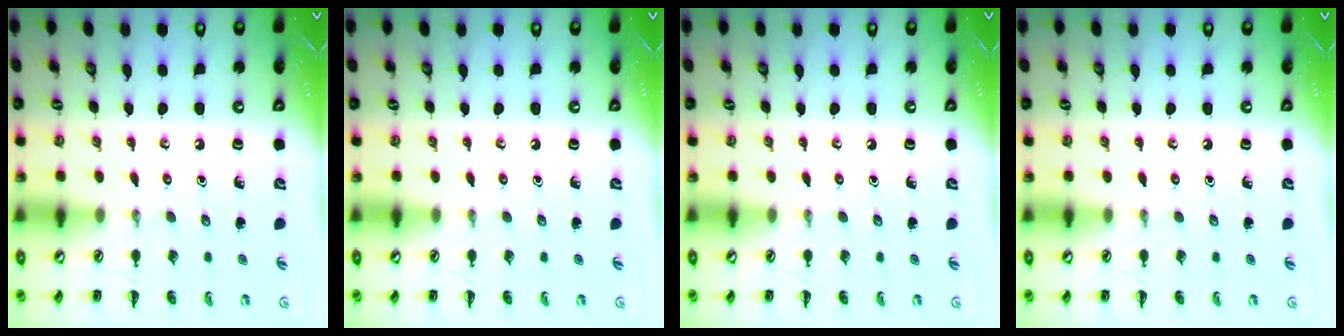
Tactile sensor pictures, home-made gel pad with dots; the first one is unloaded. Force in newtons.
{"total": 0.0}
{"total": 0.0}
{"total": 0.0}